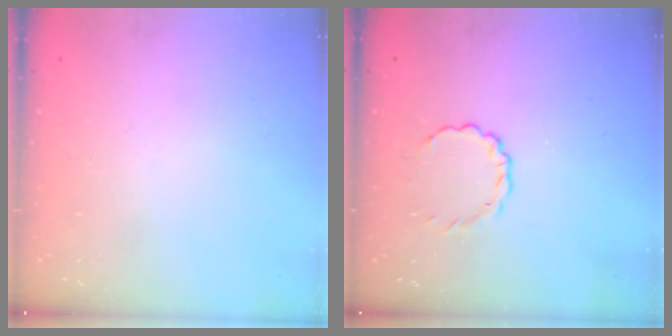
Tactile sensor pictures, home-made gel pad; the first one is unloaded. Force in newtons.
{"total": 3.0, "press": 2.9, "slide": 0.9}